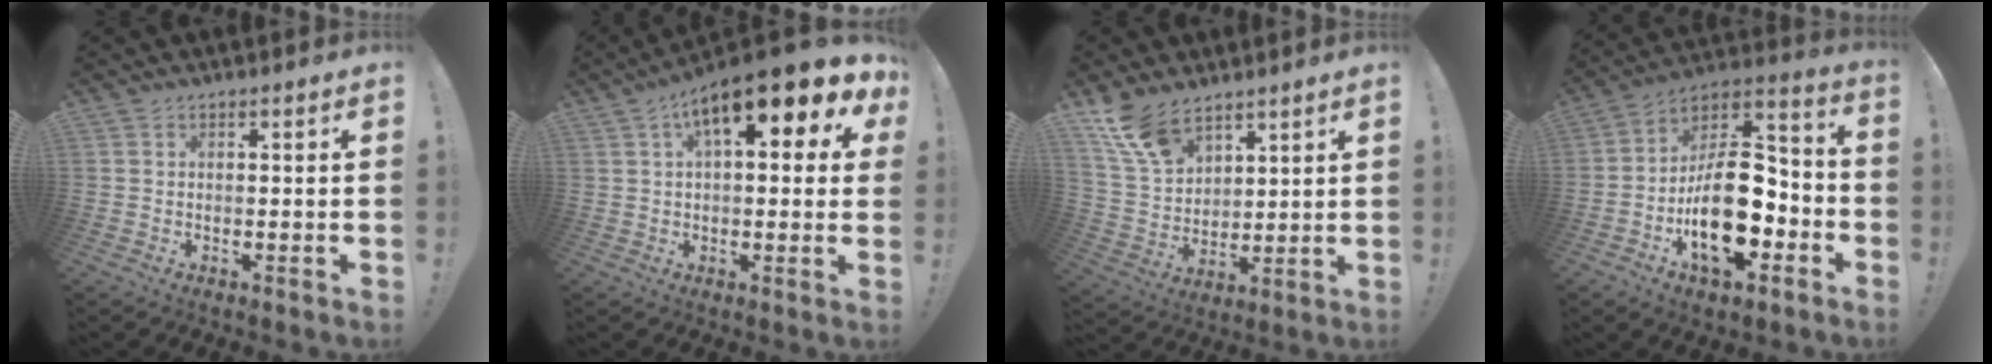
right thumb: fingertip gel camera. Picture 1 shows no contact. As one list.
[{"total": 14.6, "force": [6.5, 4.5, 12.3], "torque": [-0.184, -0.028, 0.098]}, {"total": 12.5, "force": [9.2, 6.3, 5.5], "torque": [-0.110, -0.052, 0.180]}, {"total": 22.9, "force": [-6.5, 12.7, 18.0], "torque": [-0.296, 0.034, -0.097]}]